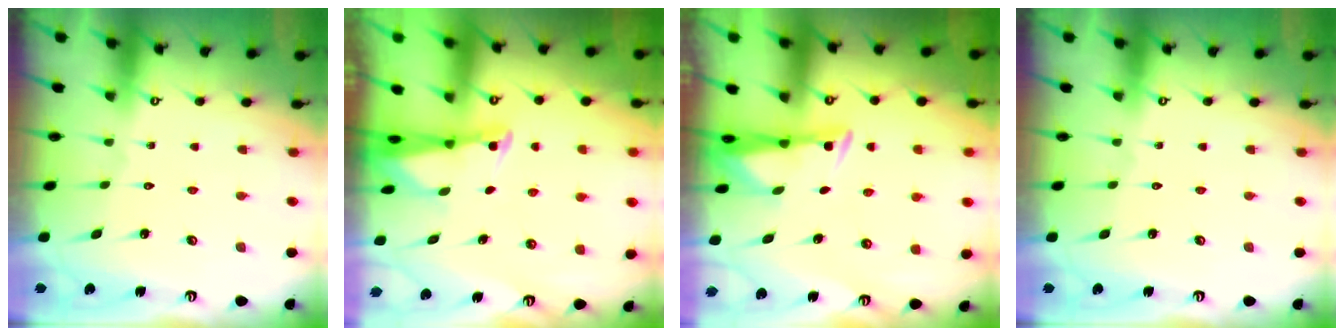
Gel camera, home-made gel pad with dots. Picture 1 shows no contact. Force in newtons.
{"total": 2.5, "press": 2.4, "slide": 0.3}
{"total": 3.4, "press": 3.2, "slide": 0.9}
{"total": 0.0}